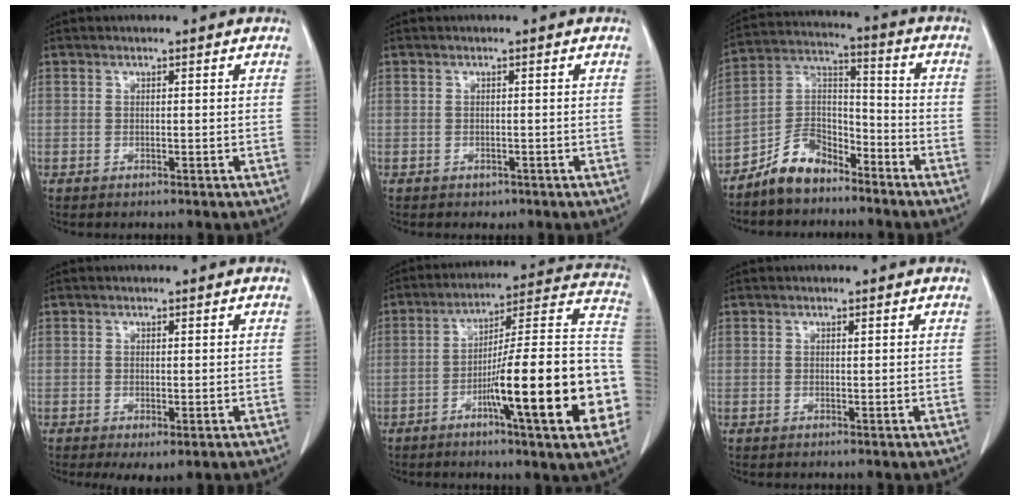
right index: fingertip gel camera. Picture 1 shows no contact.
{"total": 1.0, "force": [-0.6, 0.7, 0.1], "torque": [-0.003, 0.001, -0.006]}
{"total": 8.9, "force": [-7.0, 4.4, 3.2], "torque": [-0.062, 0.026, -0.136]}
{"total": 2.6, "force": [-1.1, 1.1, 2.0], "torque": [-0.029, -0.005, -0.008]}
{"total": 23.3, "force": [-7.0, 1.6, 22.2], "torque": [-0.242, 0.014, -0.103]}
{"total": 0.0}